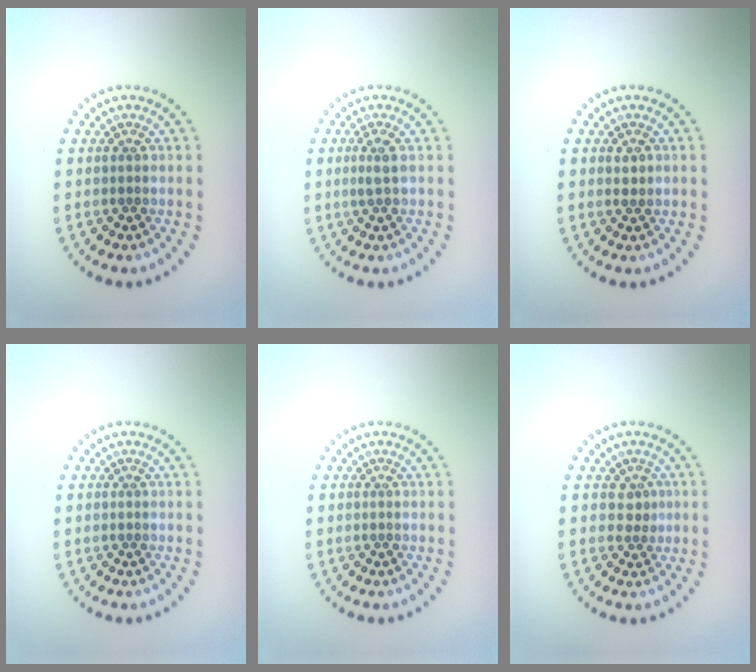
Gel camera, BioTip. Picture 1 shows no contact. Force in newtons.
{"total": 1.5, "press": 1.3, "slide": 0.7}
{"total": 1.0, "press": 0.9, "slide": 0.2}
{"total": 0.0}
{"total": 0.0}
{"total": 1.3, "press": 0.9, "slide": 0.8}